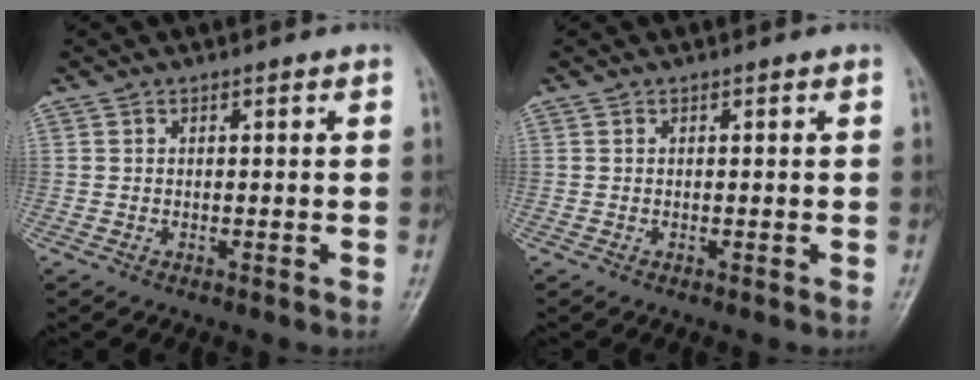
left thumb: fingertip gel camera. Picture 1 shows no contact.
{"total": 0.0}